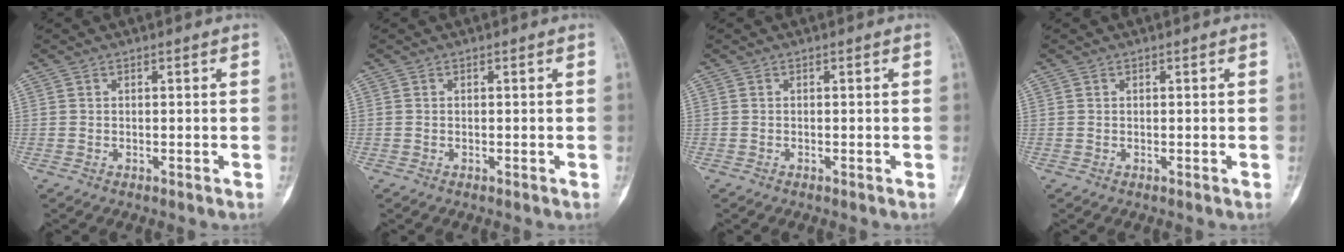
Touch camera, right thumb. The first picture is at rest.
{"total": 0.0}
{"total": 0.0}
{"total": 0.0}